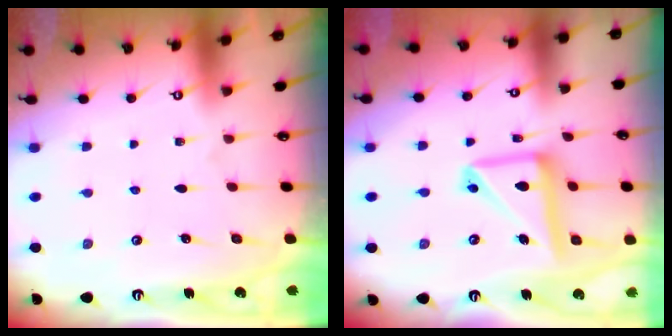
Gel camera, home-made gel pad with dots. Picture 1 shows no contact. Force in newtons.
{"total": 15.5, "press": 15.4, "slide": 1.5}